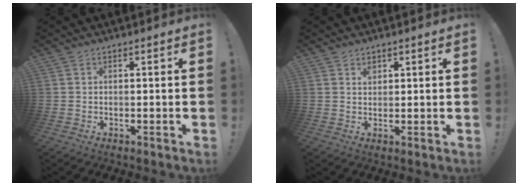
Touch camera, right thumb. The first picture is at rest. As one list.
[{"total": 1.8, "force": [1.2, 1.2, 0.5], "torque": [0.006, -0.007, 0.019]}]